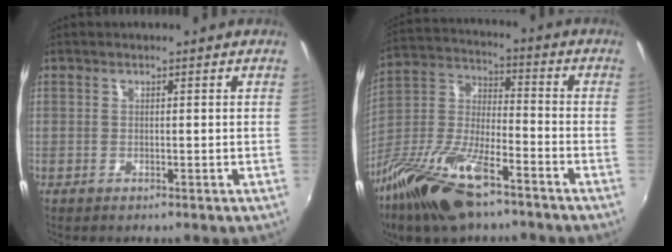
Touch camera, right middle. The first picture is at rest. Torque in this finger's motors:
{"motor_torque": [1.09, -1.04, 0.37, 0.21]}